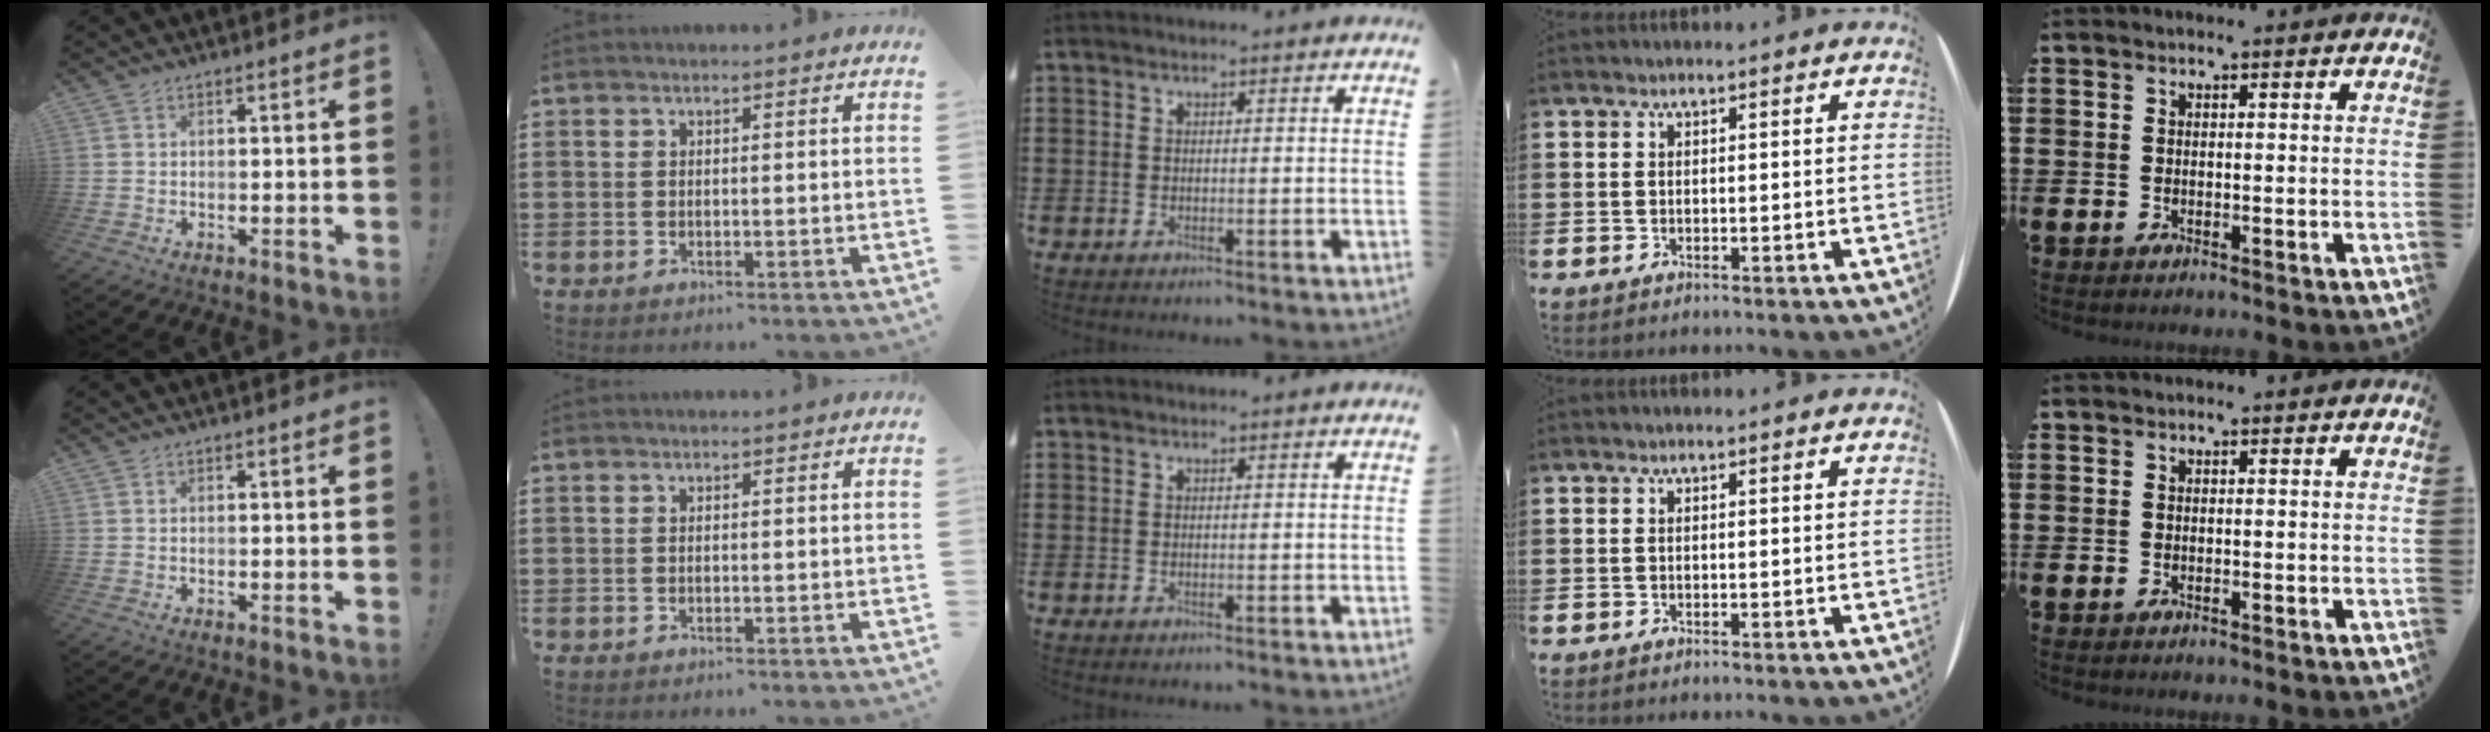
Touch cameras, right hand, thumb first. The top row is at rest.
{}